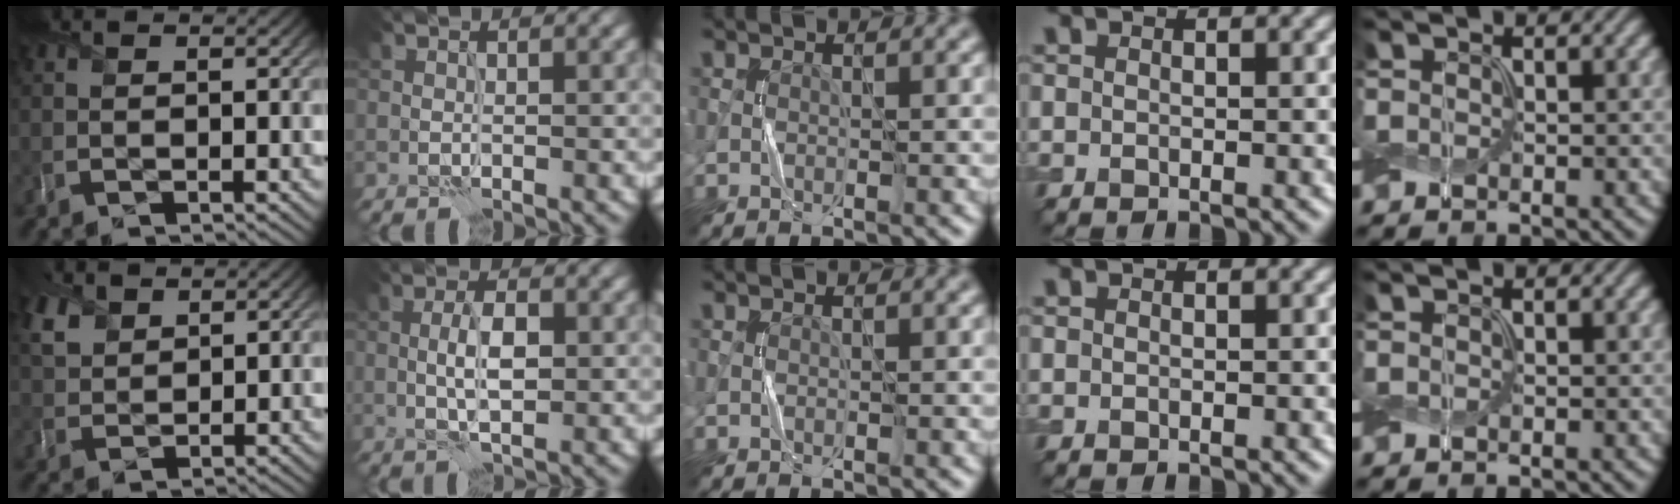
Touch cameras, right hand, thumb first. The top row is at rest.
{"thumb": {"total": 4.2, "force": [2.6, 2.7, 1.9], "torque": [-0.060, 0.003, 0.058]}, "index": {"total": 3.3, "force": [-0.2, 1.1, 3.1], "torque": [-0.059, 0.002, -0.002]}}